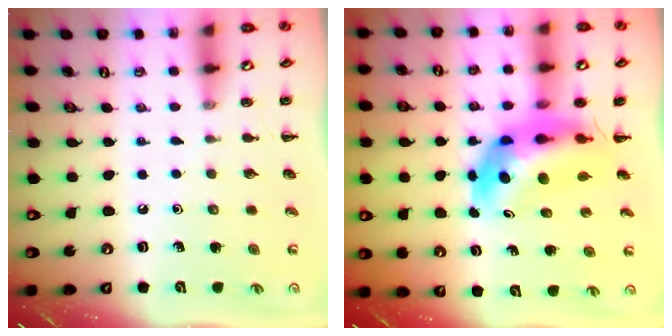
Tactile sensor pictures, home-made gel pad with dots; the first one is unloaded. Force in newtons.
{"total": 9.7, "press": 9.2, "slide": 3.2}